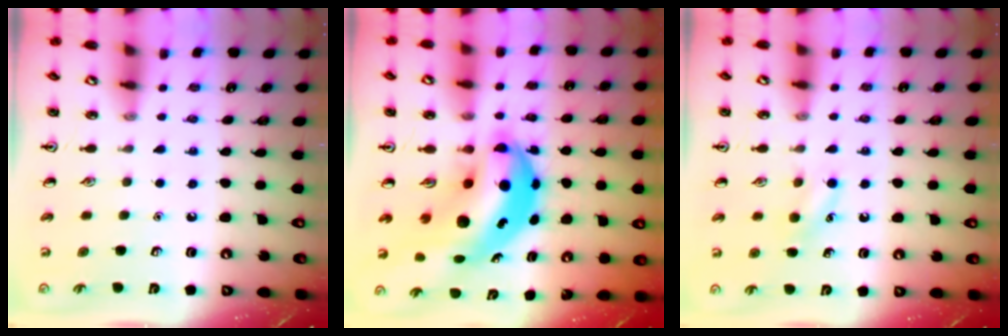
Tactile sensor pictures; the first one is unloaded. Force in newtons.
{"total": 12.5, "press": 12.0, "slide": 3.3}
{"total": 6.9, "press": 6.8, "slide": 1.6}